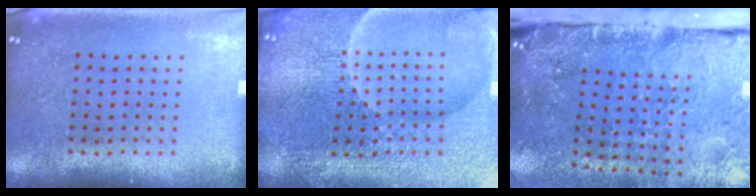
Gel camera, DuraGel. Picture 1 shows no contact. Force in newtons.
{"total": 5.3, "press": 5.0, "slide": 1.5}
{"total": 4.8, "press": 3.7, "slide": 3.1}